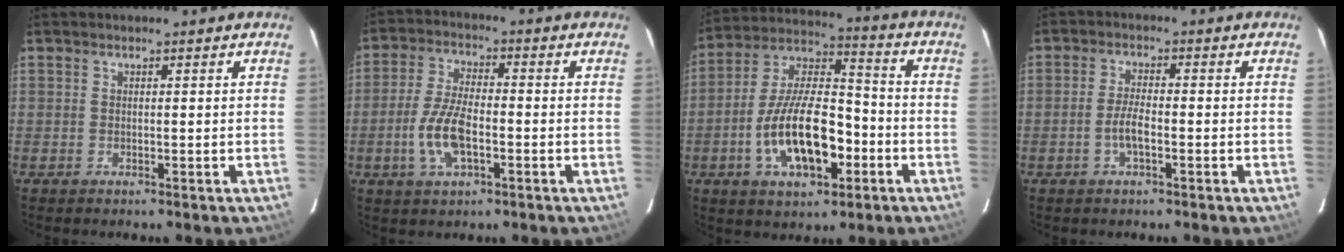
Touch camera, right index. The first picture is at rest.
{"total": 8.9, "force": [-2.8, 3.7, 7.6], "torque": [-0.161, -0.001, -0.052]}
{"total": 16.8, "force": [-5.6, 7.5, 13.9], "torque": [-0.270, 0.007, -0.092]}
{"total": 3.6, "force": [-1.4, 0.9, 3.1], "torque": [-0.067, 0.000, -0.026]}